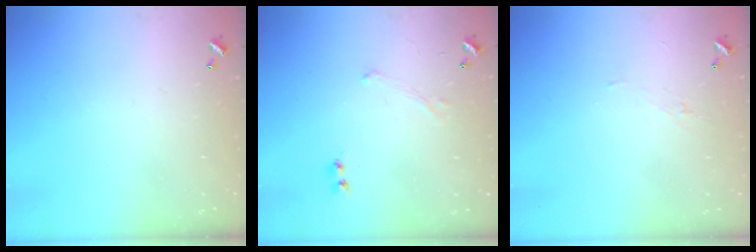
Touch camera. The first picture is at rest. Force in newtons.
{"total": 0.7, "press": 0.6, "slide": 0.2}
{"total": 2.0, "press": 1.9, "slide": 0.5}